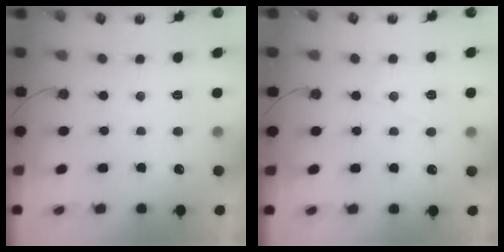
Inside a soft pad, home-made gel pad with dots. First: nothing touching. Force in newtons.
{"total": 5.2, "press": 5.2, "slide": 0.7}